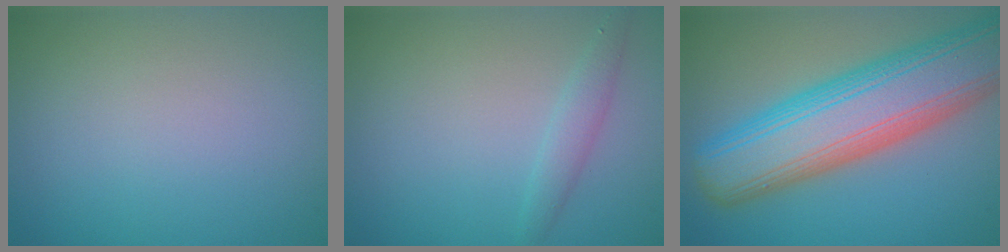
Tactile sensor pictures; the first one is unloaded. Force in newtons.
{"total": 1.5, "press": 1.5, "slide": 0.1}
{"total": 12.1, "press": 12.1, "slide": 0.7}